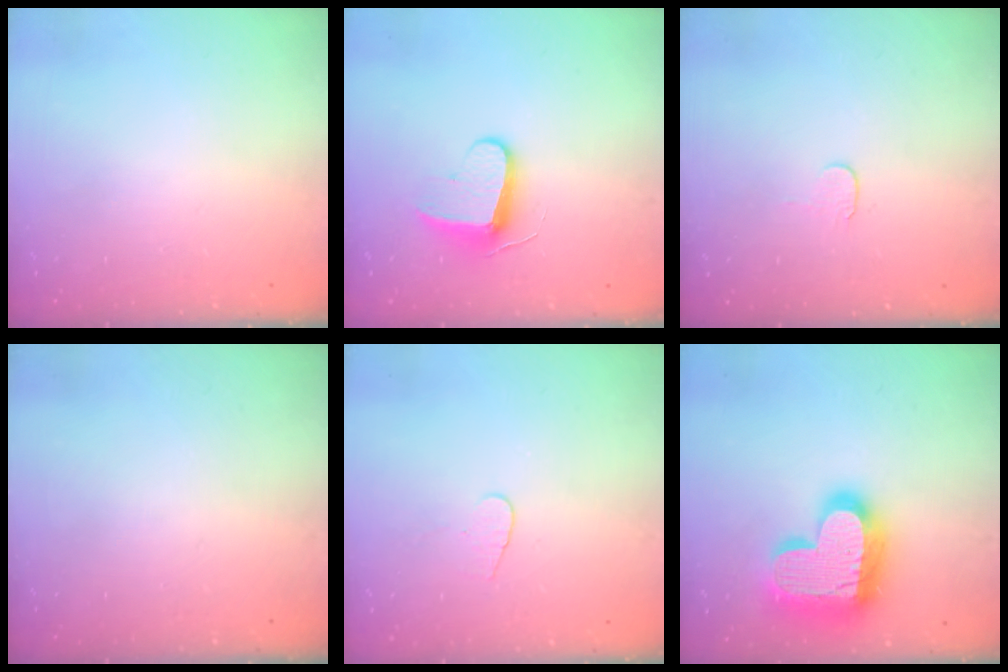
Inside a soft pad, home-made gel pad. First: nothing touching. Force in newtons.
{"total": 8.7, "press": 8.7, "slide": 0.5}
{"total": 3.9, "press": 3.8, "slide": 0.4}
{"total": 0.0}
{"total": 4.0, "press": 4.0, "slide": 0.4}
{"total": 23.4, "press": 23.3, "slide": 1.7}